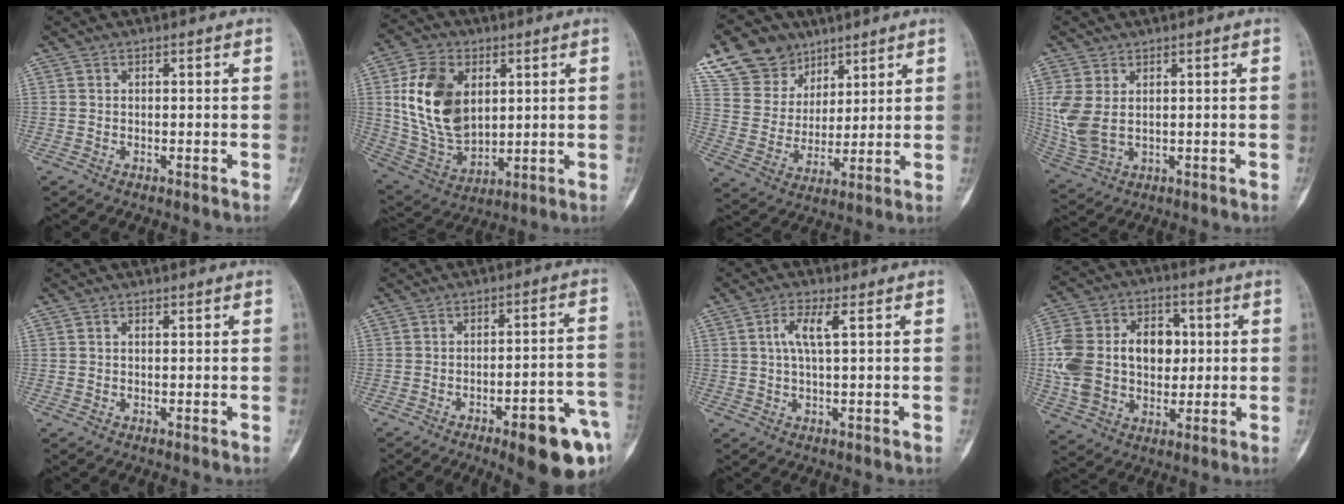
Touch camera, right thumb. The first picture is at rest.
{"total": 17.1, "force": [3.9, 11.3, 12.2], "torque": [-0.207, -0.015, 0.086]}
{"total": 13.7, "force": [9.2, 9.6, 3.4], "torque": [-0.035, -0.031, 0.180]}
{"total": 8.3, "force": [1.5, 5.2, 6.3], "torque": [-0.162, -0.003, 0.046]}
{"total": 0.6, "force": [0.2, 0.3, 0.4], "torque": [-0.008, -0.001, 0.003]}
{"total": 14.9, "force": [-7.1, 3.7, 12.6], "torque": [-0.124, 0.038, -0.086]}
{"total": 4.6, "force": [1.3, 1.0, 4.3], "torque": [-0.097, 0.005, 0.026]}
{"total": 19.6, "force": [1.5, 13.8, 13.8], "torque": [-0.250, 0.020, 0.033]}